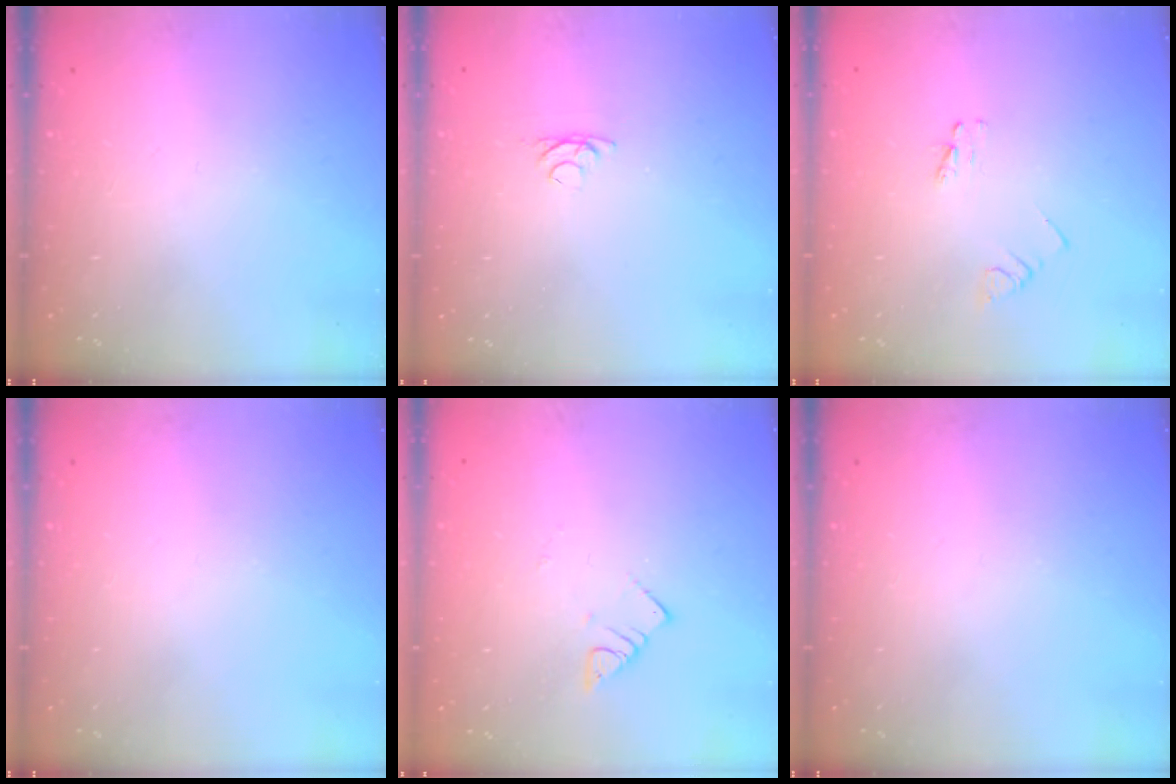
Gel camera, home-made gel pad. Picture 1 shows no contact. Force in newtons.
{"total": 2.8, "press": 2.8, "slide": 0.5}
{"total": 2.6, "press": 2.6, "slide": 0.4}
{"total": 0.0}
{"total": 2.4, "press": 2.4, "slide": 0.4}
{"total": 0.0}